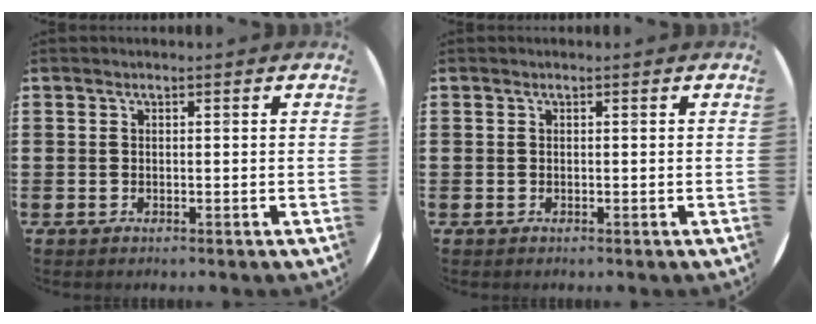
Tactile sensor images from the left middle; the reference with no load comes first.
{"total": 0.0}